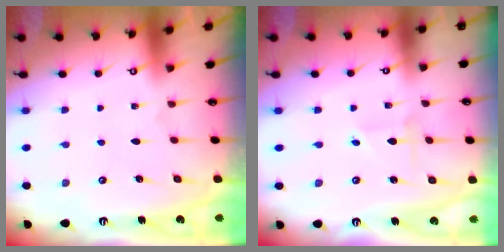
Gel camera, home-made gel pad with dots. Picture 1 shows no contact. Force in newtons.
{"total": 0.7, "press": 0.7, "slide": 0.0}